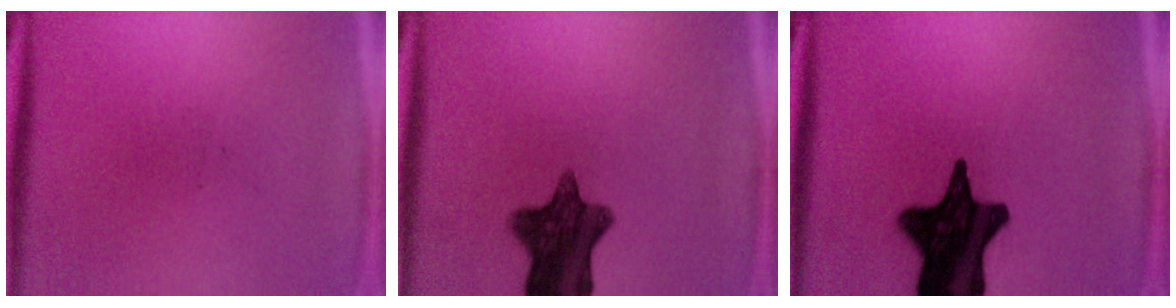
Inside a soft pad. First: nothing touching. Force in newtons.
{"total": 11.2}
{"total": 18.5}